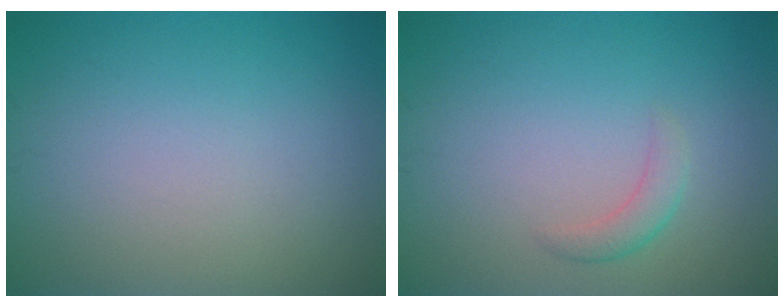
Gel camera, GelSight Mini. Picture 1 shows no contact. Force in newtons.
{"total": 1.6, "press": 1.6, "slide": 0.0}